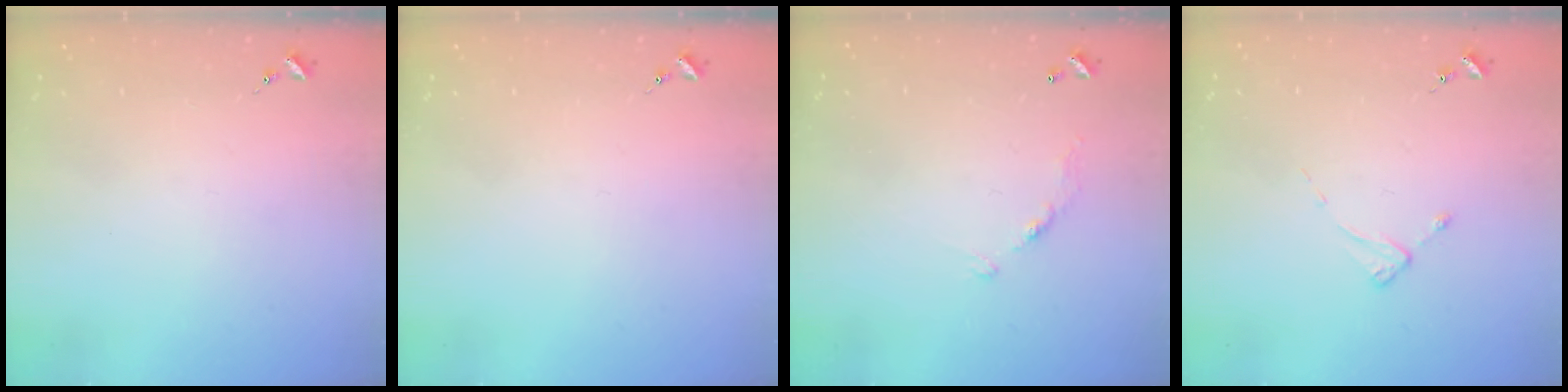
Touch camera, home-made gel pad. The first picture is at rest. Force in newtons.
{"total": 0.0}
{"total": 6.0, "press": 6.0, "slide": 0.4}
{"total": 2.4, "press": 2.4, "slide": 0.3}